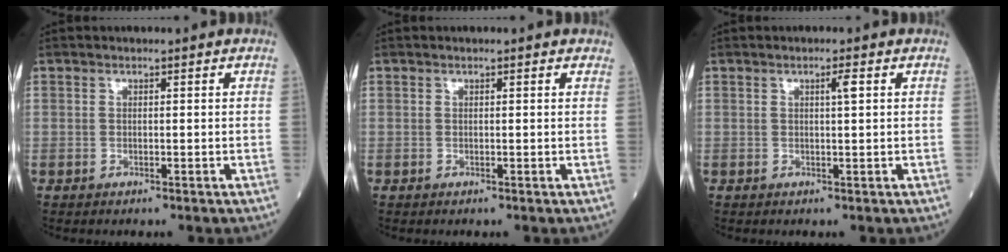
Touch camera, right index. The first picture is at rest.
{"total": 0.8, "force": [0.7, 0.3, 0.3], "torque": [-0.010, 0.005, 0.003]}
{"total": 1.6, "force": [0.6, 0.0, 1.5], "torque": [-0.024, 0.000, 0.008]}